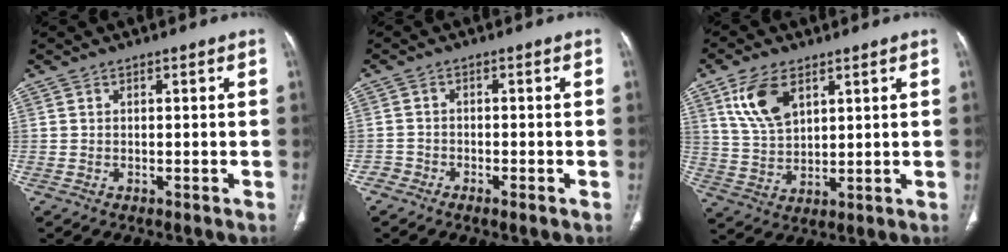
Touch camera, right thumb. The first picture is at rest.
{"total": 2.1, "force": [-1.6, 0.9, 1.0], "torque": [-0.023, 0.006, -0.033]}
{"total": 9.9, "force": [4.9, 5.5, 6.7], "torque": [-0.122, -0.015, 0.103]}